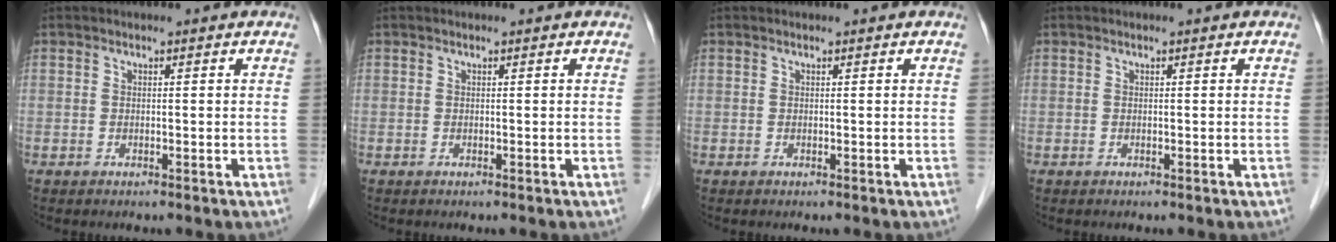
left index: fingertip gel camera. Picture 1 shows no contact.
{"total": 0.0}
{"total": 0.0}
{"total": 0.0}